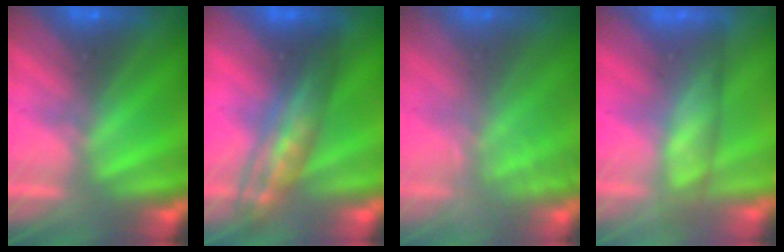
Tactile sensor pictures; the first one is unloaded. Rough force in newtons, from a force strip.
{"total": 2.8}
{"total": 2.0}
{"total": 3.8}